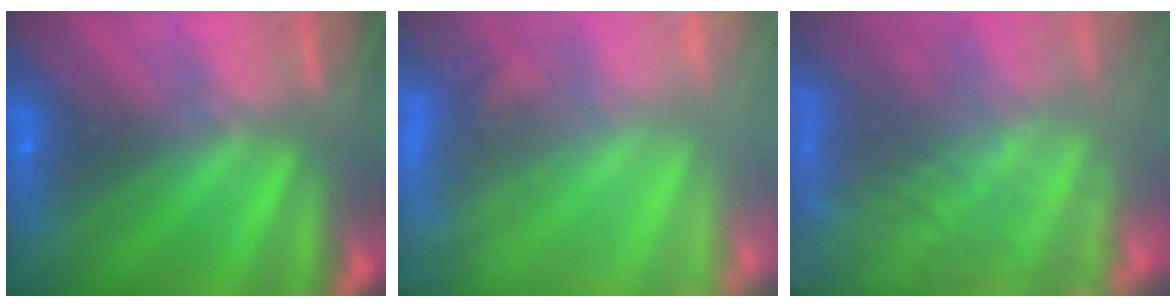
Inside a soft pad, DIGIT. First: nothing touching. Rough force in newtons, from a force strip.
{"total": 6.9}
{"total": 8.9}